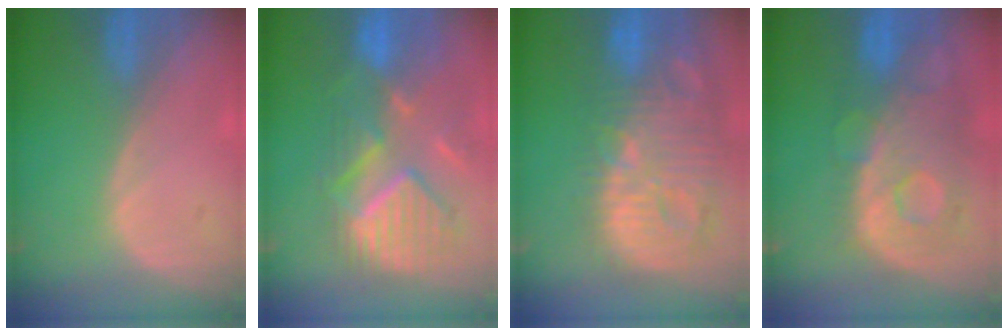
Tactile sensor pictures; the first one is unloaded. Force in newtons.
{"total": 11.1, "press": 10.0, "slide": 4.9}
{"total": 14.4, "press": 12.5, "slide": 7.2}
{"total": 11.4, "press": 9.8, "slide": 5.8}